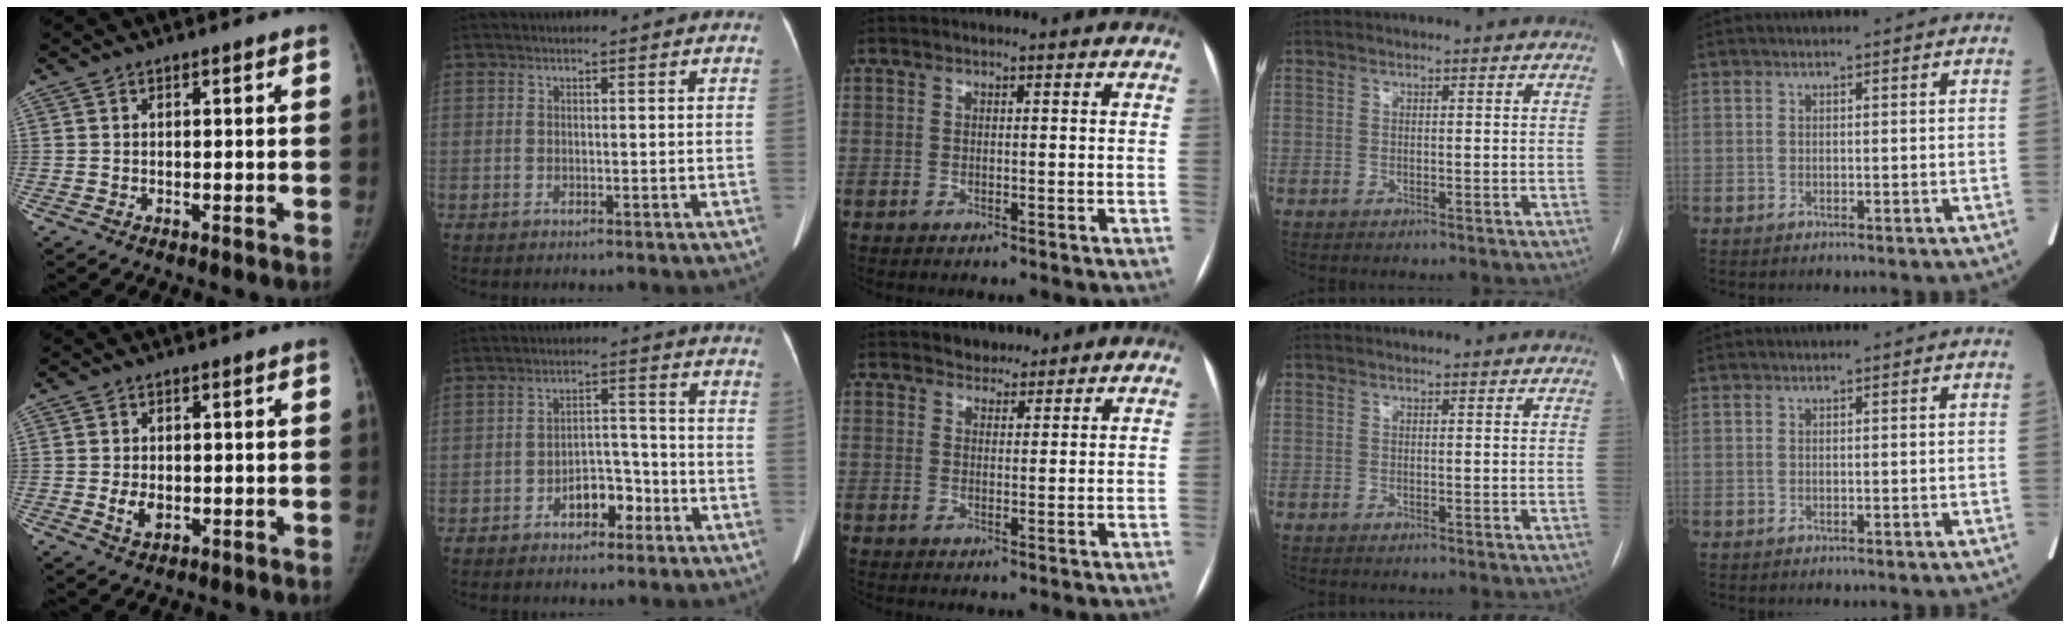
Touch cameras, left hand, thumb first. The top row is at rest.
{"thumb": {"total": 3.3, "force": [-0.4, 2.2, 2.4], "torque": [-0.041, -0.004, -0.001]}, "index": {"total": 5.1, "force": [-2.9, 2.7, 3.2], "torque": [-0.050, 0.021, -0.047]}, "middle": {"total": 2.4, "force": [2.1, 1.2, 0.0], "torque": [0.000, 0.005, 0.032]}}